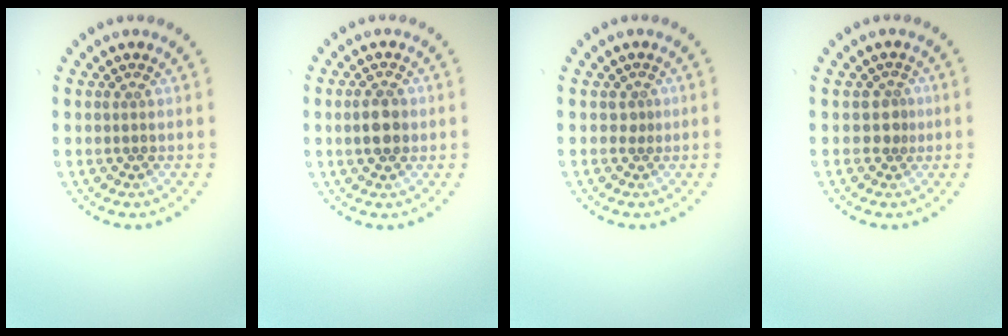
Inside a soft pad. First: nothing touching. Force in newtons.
{"total": 2.5, "press": 2.5, "slide": 0.2}
{"total": 0.6, "press": 0.3, "slide": 0.5}
{"total": 1.3, "press": 0.9, "slide": 0.9}